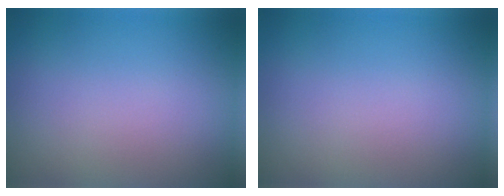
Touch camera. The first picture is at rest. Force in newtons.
{"total": 0.0}